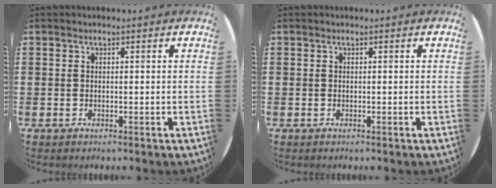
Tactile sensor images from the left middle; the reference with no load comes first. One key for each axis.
{"total": 0.0}